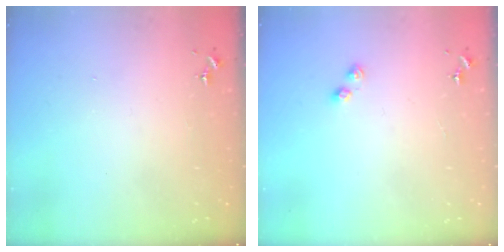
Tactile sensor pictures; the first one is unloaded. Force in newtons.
{"total": 3.0, "press": 2.9, "slide": 0.4}